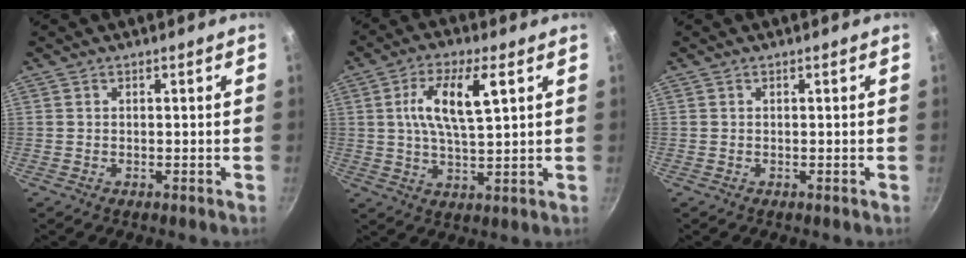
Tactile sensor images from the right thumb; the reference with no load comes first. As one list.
[{"total": 10.7, "force": [3.0, 3.7, 9.5], "torque": [-0.182, -0.002, 0.058]}, {"total": 0.0}]